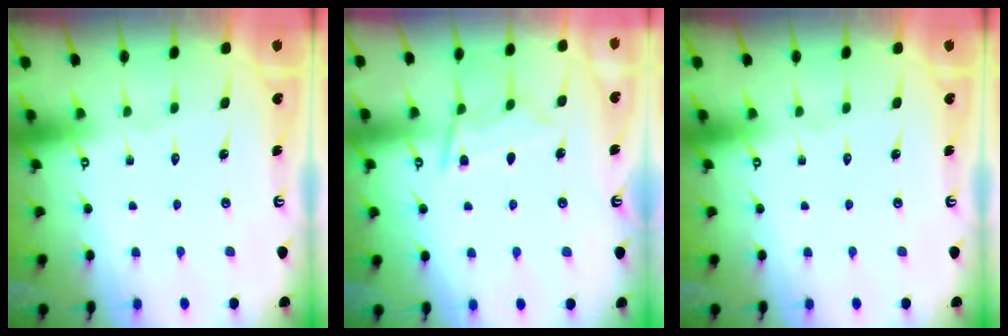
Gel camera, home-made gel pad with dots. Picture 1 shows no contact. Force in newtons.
{"total": 9.7, "press": 9.7, "slide": 0.8}
{"total": 0.0}